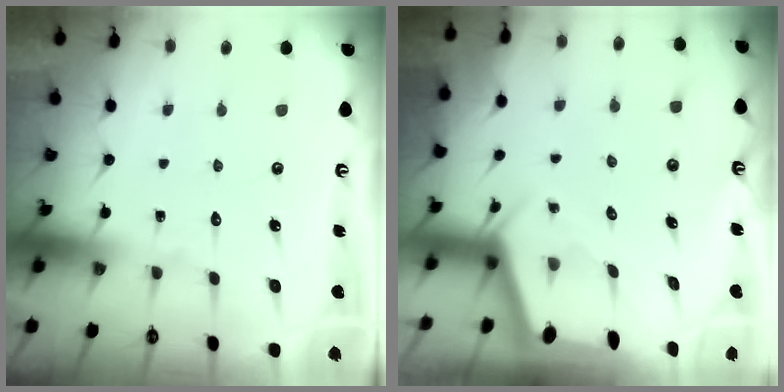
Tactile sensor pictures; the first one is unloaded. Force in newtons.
{"total": 2.2, "press": 2.2, "slide": 0.3}